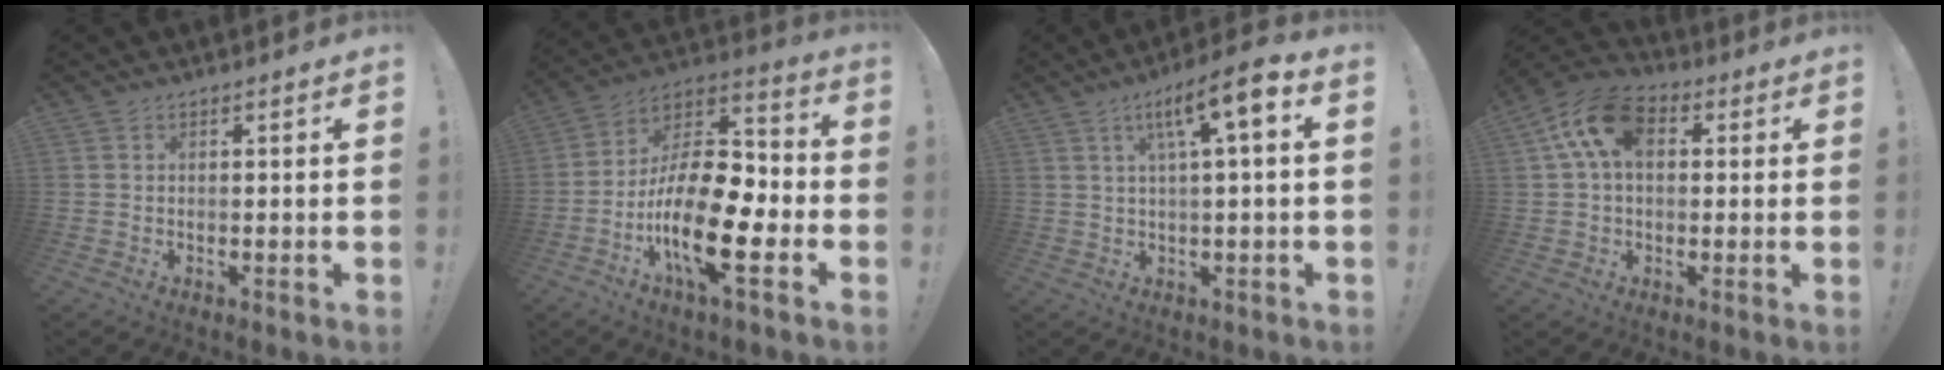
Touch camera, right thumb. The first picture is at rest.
{"total": 22.1, "force": [-7.8, 9.2, 18.5], "torque": [-0.356, 0.033, -0.126]}
{"total": 9.9, "force": [3.1, 1.2, 9.3], "torque": [-0.146, -0.012, 0.043]}
{"total": 13.2, "force": [3.8, 8.4, 9.5], "torque": [-0.177, 0.007, 0.073]}